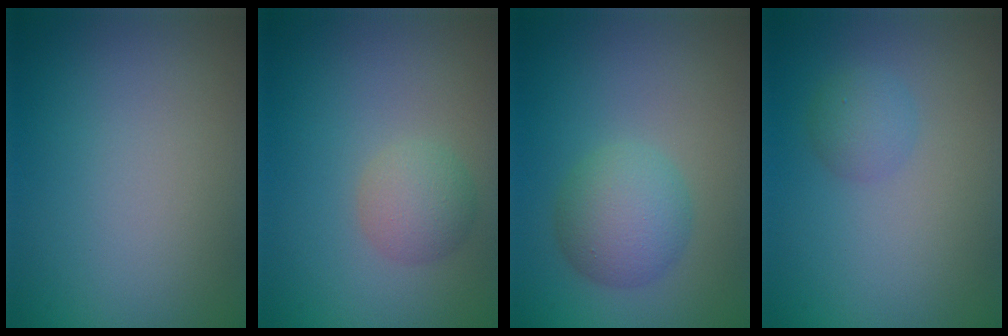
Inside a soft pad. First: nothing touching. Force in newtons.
{"total": 2.3, "press": 2.3, "slide": 0.0}
{"total": 4.1, "press": 4.1, "slide": 0.1}
{"total": 1.7, "press": 1.7, "slide": 0.0}